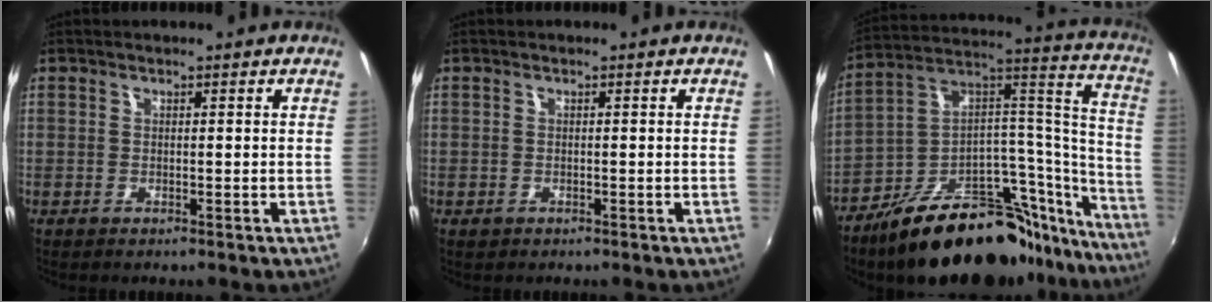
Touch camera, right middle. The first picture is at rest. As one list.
[{"total": 0.6, "force": [-0.3, 0.5, 0.2], "torque": [-0.004, -0.003, -0.006]}, {"total": 31.2, "force": [-22.8, 12.3, 17.3], "torque": [-0.206, 0.064, -0.331]}]